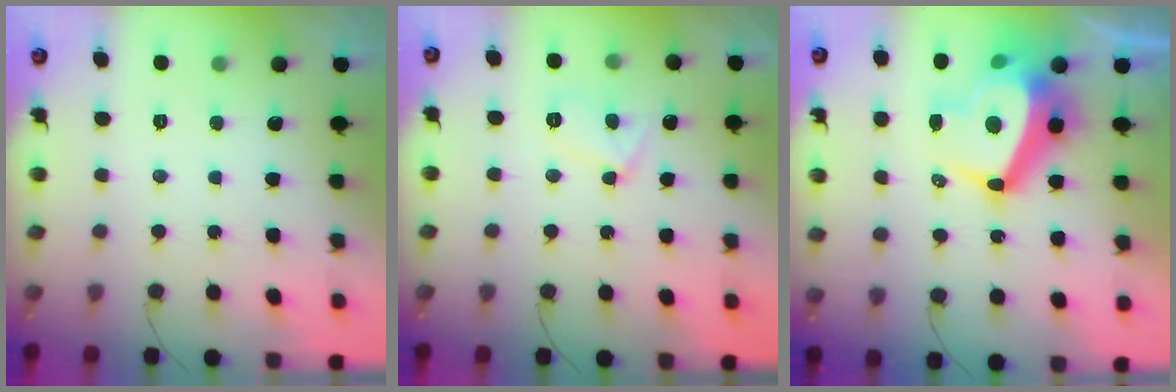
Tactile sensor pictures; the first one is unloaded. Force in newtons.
{"total": 7.1, "press": 7.0, "slide": 1.5}
{"total": 13.9, "press": 13.4, "slide": 3.8}